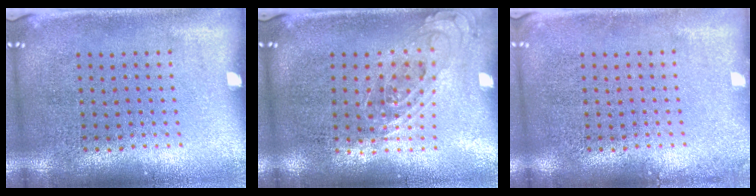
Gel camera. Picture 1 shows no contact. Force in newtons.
{"total": 0.9, "press": 0.8, "slide": 0.3}
{"total": 0.9, "press": 0.9, "slide": 0.1}